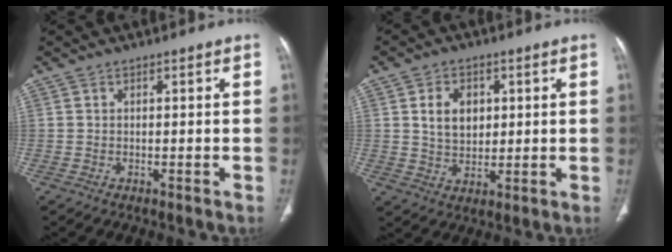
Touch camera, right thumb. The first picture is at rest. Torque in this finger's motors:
{"motor_torque": [0.77, 0.72, 0.93, 0.08, 0.02]}